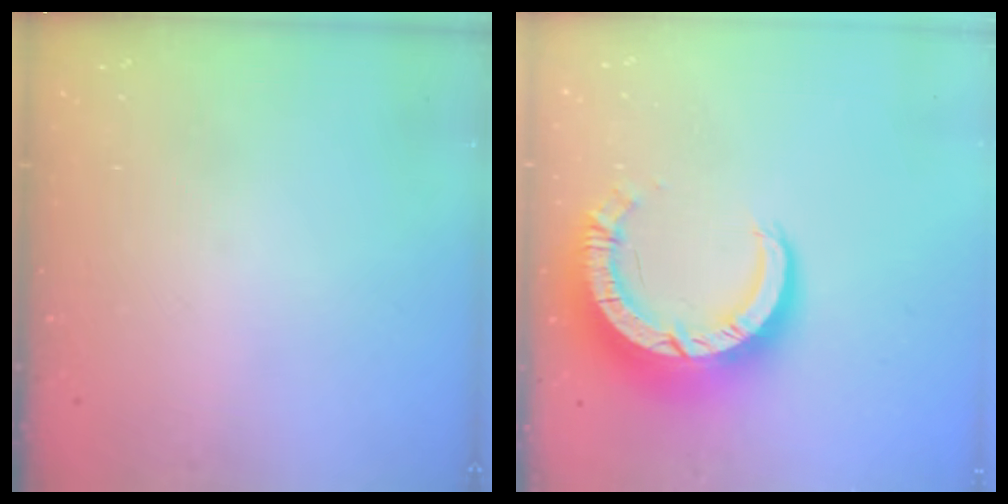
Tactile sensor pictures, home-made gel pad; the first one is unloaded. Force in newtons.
{"total": 12.0, "press": 11.9, "slide": 1.2}